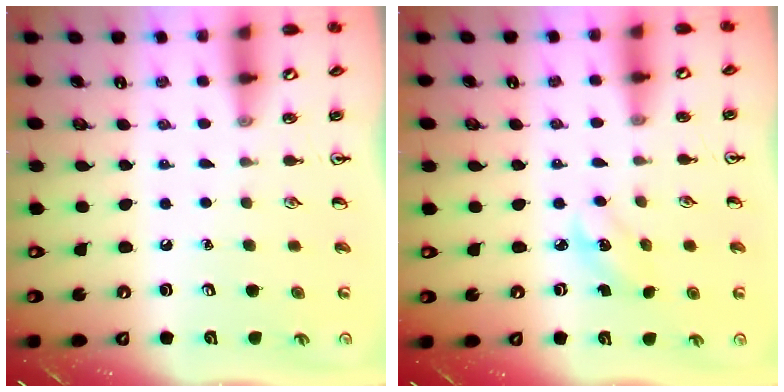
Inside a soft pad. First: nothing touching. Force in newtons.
{"total": 2.9, "press": 2.8, "slide": 0.9}